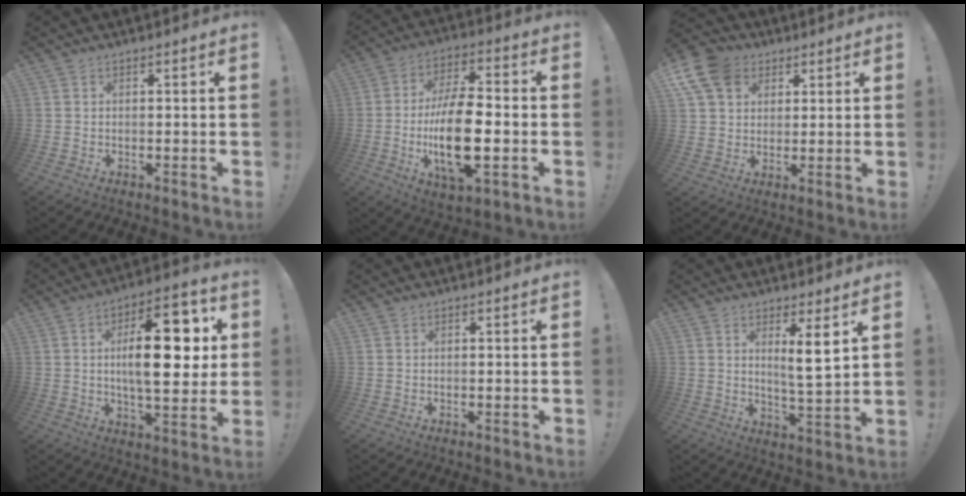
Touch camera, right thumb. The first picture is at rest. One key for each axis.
{"total": 19.0, "fx": -3.5, "fy": 7.9, "fz": 16.9, "tx": -0.322, "ty": -0.002, "tz": -0.060}
{"total": 12.3, "fx": 5.4, "fy": 9.4, "fz": 5.9, "tx": -0.117, "ty": -0.024, "tz": 0.107}
{"total": 20.8, "fx": 3.4, "fy": 8.8, "fz": 18.5, "tx": -0.282, "ty": 0.001, "tz": 0.044}
{"total": 0.0}
{"total": 7.4, "fx": 3.3, "fy": 0.4, "fz": 6.6, "tx": -0.106, "ty": -0.020, "tz": 0.049}